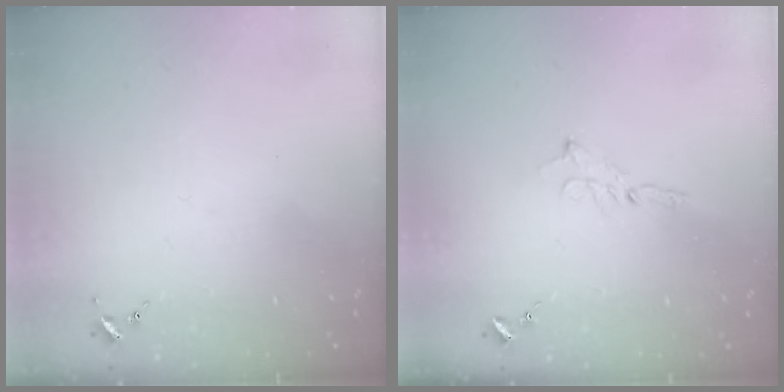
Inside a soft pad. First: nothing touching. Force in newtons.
{"total": 2.3, "press": 2.3, "slide": 0.2}